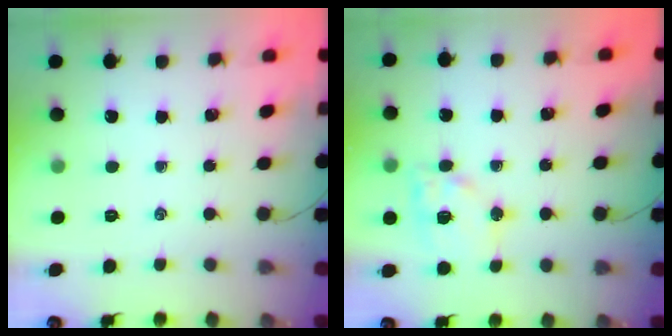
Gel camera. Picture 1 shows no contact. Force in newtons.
{"total": 12.2, "press": 11.9, "slide": 2.2}